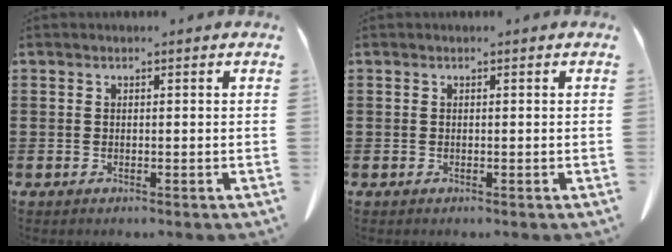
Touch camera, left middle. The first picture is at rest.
{"total": 0.0}